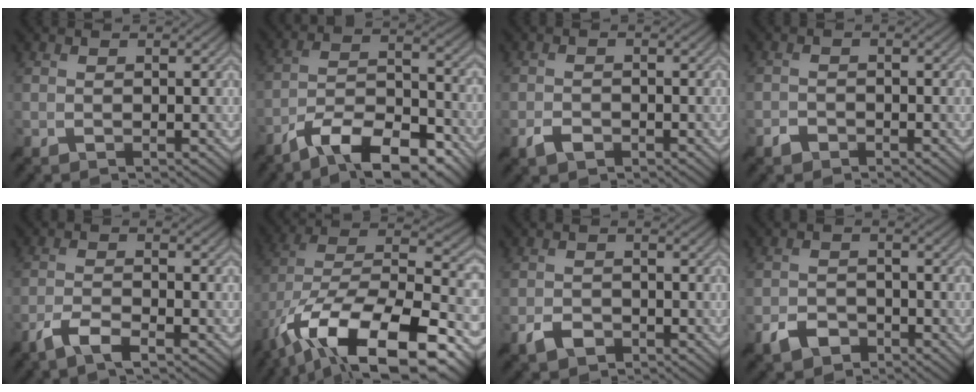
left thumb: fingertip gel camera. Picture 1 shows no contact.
{"total": 13.0, "force": [-9.1, 4.2, 8.2], "torque": [-0.143, 0.005, -0.171]}
{"total": 2.0, "force": [-1.3, 1.1, 1.0], "torque": [-0.019, -0.001, -0.029]}
{"total": 1.5, "force": [-1.2, 1.0, 0.3], "torque": [0.000, 0.001, -0.027]}
{"total": 4.4, "force": [-3.1, 0.8, 3.0], "torque": [-0.065, -0.002, -0.070]}
{"total": 19.3, "force": [-8.2, 9.3, 14.8], "torque": [-0.306, -0.018, -0.134]}
{"total": 2.7, "force": [-1.7, 1.6, 1.3], "torque": [-0.023, -0.001, -0.037]}
{"total": 3.7, "force": [-2.5, 2.1, 1.6], "torque": [-0.029, -0.004, -0.057]}